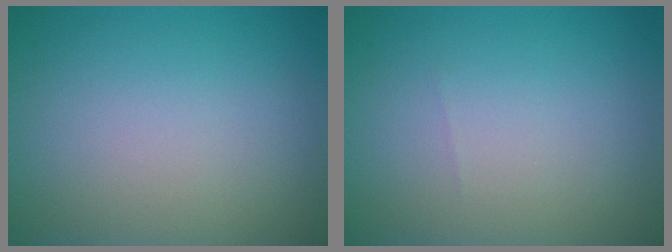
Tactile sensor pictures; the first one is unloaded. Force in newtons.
{"total": 0.0}